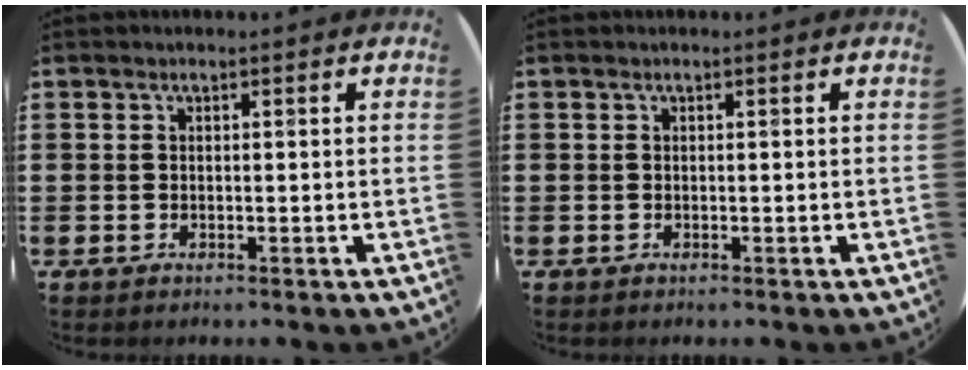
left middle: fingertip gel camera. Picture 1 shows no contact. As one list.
[{"total": 0.0}]